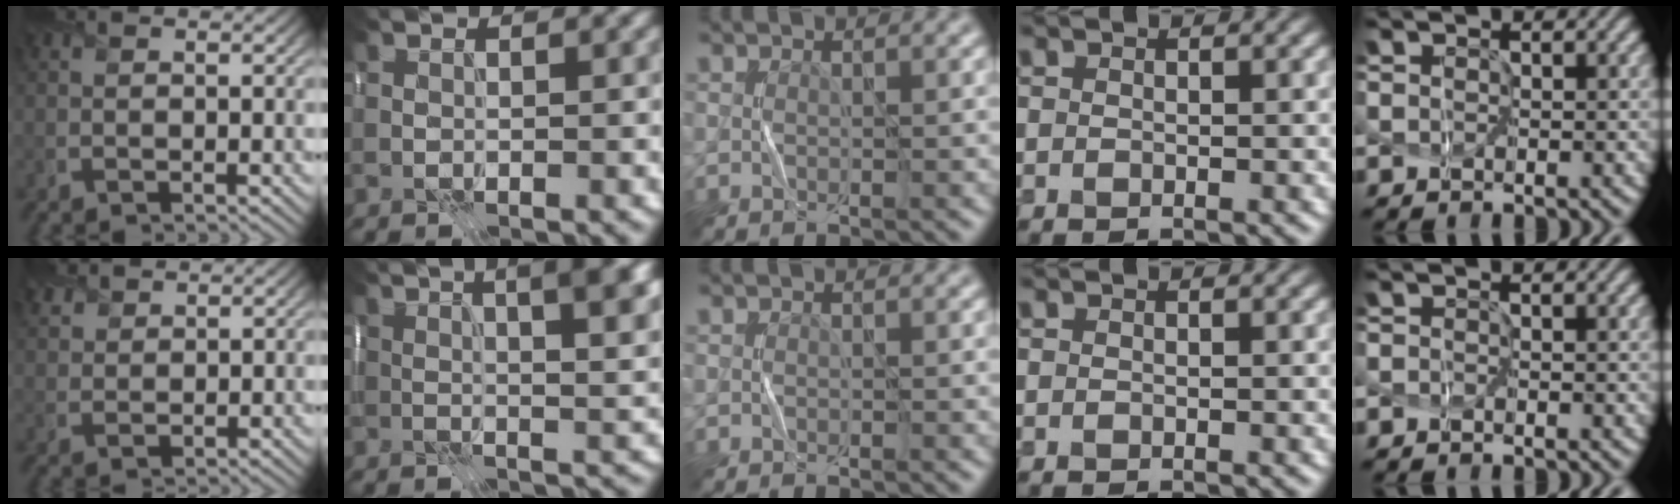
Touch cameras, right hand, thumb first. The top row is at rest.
{"thumb": {"total": 3.0, "force": [2.4, 1.6, 1.0], "torque": [-0.029, 0.008, 0.053]}, "index": {"total": 9.9, "force": [4.3, 3.6, 8.2], "torque": [-0.070, 0.044, 0.039]}, "little": {"total": 0.6, "force": [-0.4, -0.3, -0.2], "torque": [-0.001, -0.002, 0.003]}}